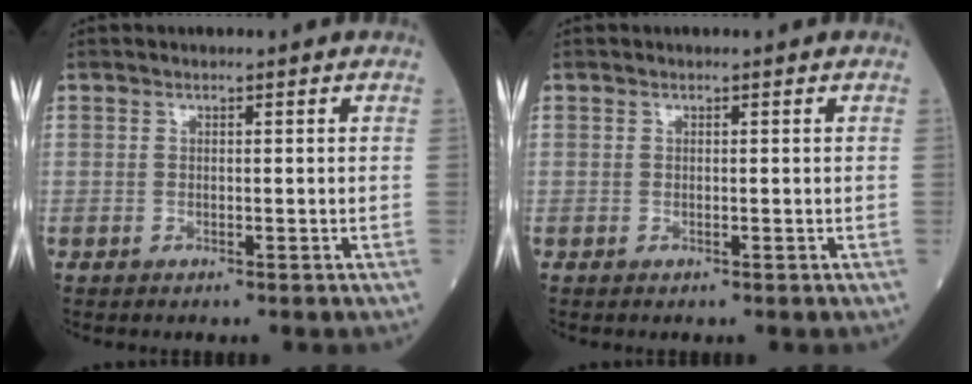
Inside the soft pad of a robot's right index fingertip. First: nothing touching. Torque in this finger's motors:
{"motor_torque": [0.00, 0.00, 0.00, 0.01]}